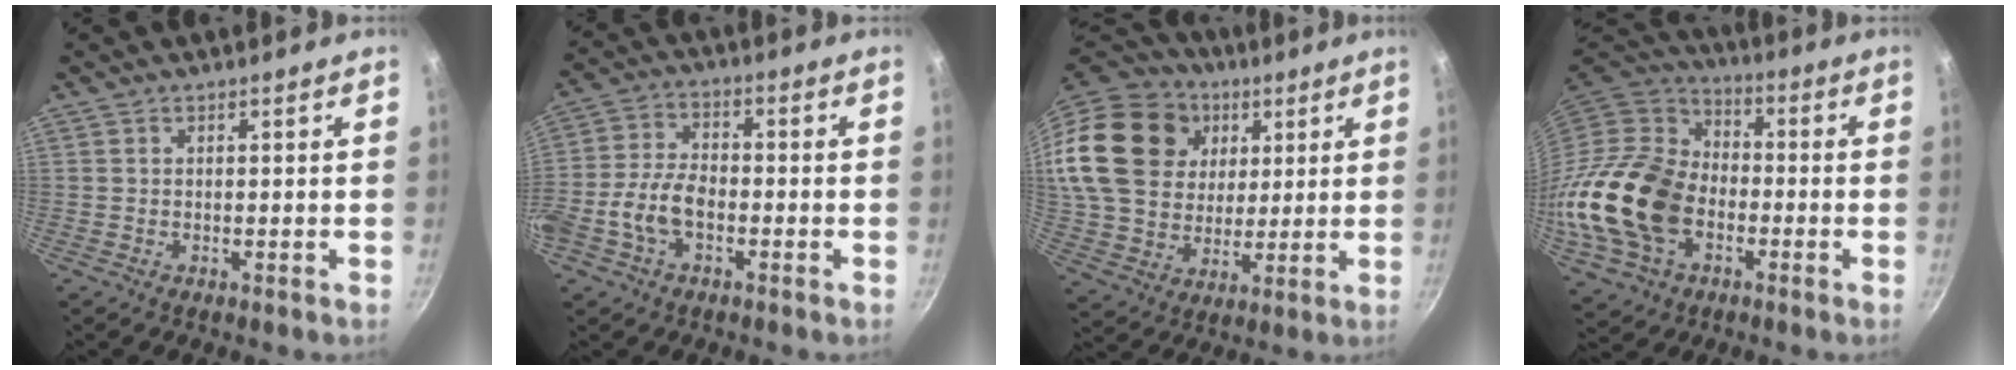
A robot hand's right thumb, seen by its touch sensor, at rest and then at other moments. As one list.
[{"total": 8.7, "force": [-2.9, 5.1, 6.4], "torque": [-0.122, 0.031, -0.065]}, {"total": 29.5, "force": [9.5, 23.0, 15.8], "torque": [-0.323, 0.023, 0.183]}, {"total": 21.7, "force": [-5.2, 15.6, 14.1], "torque": [-0.270, 0.039, -0.099]}]